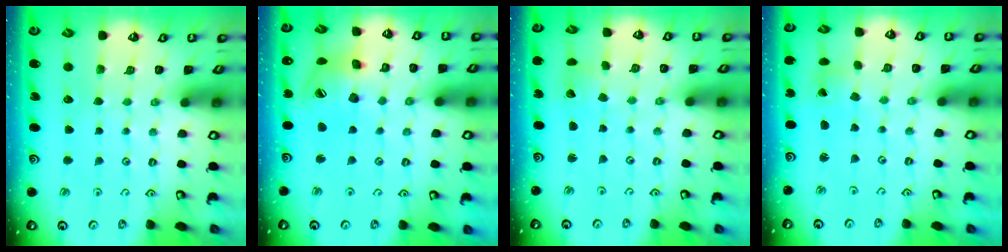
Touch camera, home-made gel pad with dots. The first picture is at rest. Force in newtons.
{"total": 15.3, "press": 15.1, "slide": 2.2}
{"total": 1.8, "press": 1.7, "slide": 0.3}
{"total": 1.0, "press": 1.0, "slide": 0.0}